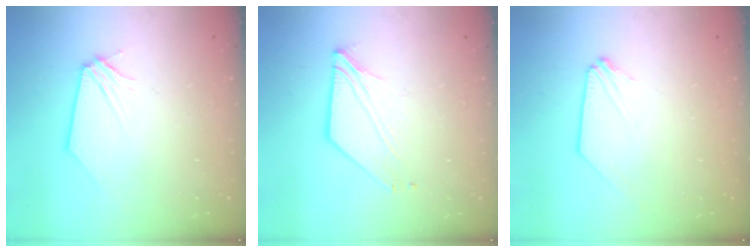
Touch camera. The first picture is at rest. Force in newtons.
{"total": 6.0, "press": 6.0, "slide": 0.7}
{"total": 0.0}